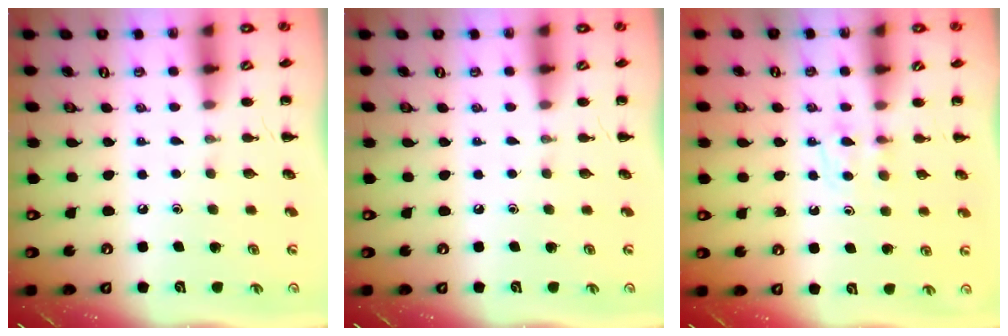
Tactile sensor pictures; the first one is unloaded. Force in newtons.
{"total": 0.0}
{"total": 3.3, "press": 2.9, "slide": 1.6}